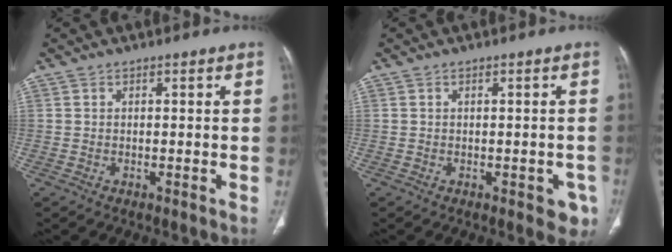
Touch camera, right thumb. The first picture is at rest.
{"total": 3.9, "force": [-1.5, 2.0, 3.0], "torque": [-0.012, 0.005, -0.013]}